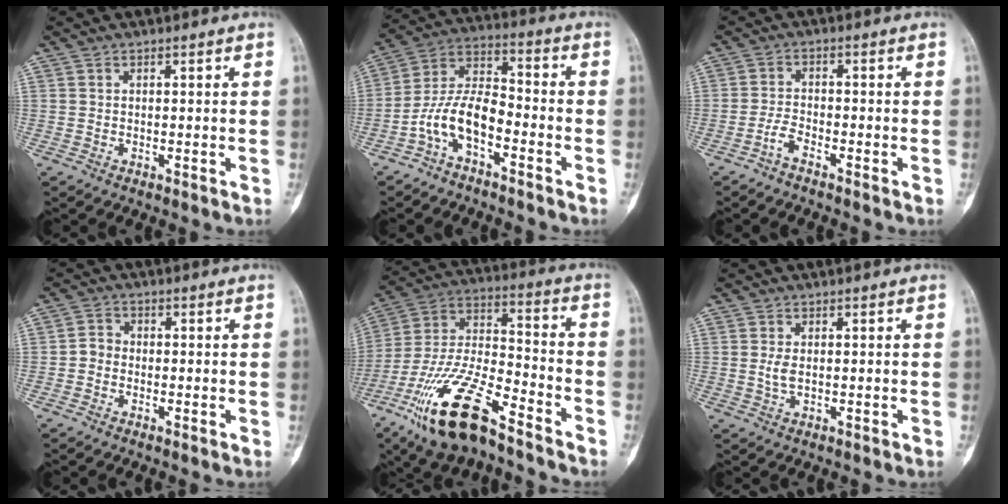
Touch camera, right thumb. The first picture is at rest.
{"total": 10.1, "force": [-4.7, 4.6, 7.6], "torque": [-0.149, 0.064, -0.098]}
{"total": 2.6, "force": [-2.1, 0.7, 1.4], "torque": [-0.032, 0.014, -0.047]}
{"total": 2.4, "force": [-0.8, 2.0, 1.1], "torque": [-0.010, 0.008, -0.024]}
{"total": 20.5, "force": [-13.1, 6.6, 14.4], "torque": [-0.301, 0.055, -0.244]}
{"total": 1.9, "force": [0.0, 0.8, 1.7], "torque": [-0.040, -0.003, 0.002]}